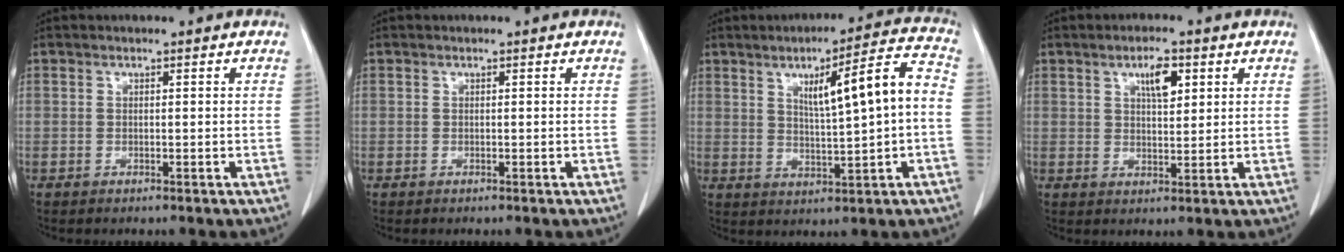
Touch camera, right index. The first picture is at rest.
{"total": 0.0}
{"total": 10.8, "force": [1.2, 0.6, 10.7], "torque": [-0.161, 0.018, 0.024]}
{"total": 4.6, "force": [2.2, 1.4, 3.8], "torque": [-0.066, -0.001, 0.037]}